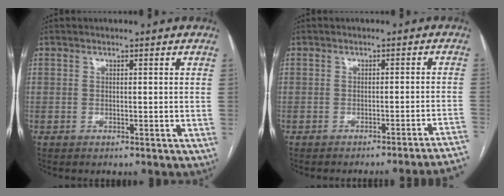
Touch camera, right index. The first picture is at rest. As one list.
[{"total": 11.4, "force": [-10.8, -2.2, 2.7], "torque": [0.005, -0.007, -0.121]}]